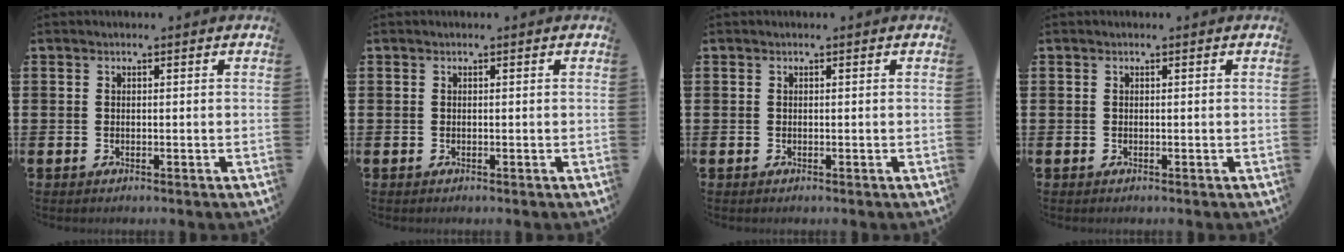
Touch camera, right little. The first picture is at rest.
{"total": 0.0}
{"total": 0.0}
{"total": 0.0}